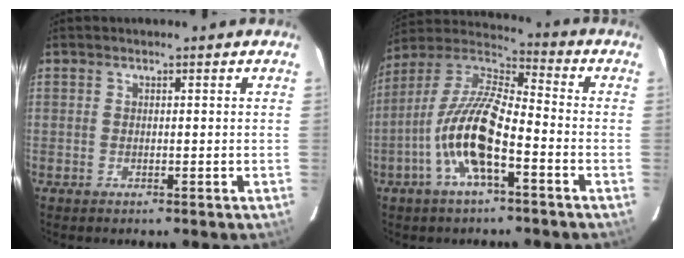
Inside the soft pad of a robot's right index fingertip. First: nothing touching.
{"total": 14.0, "force": [-5.5, 3.9, 12.2], "torque": [-0.248, -0.001, -0.112]}